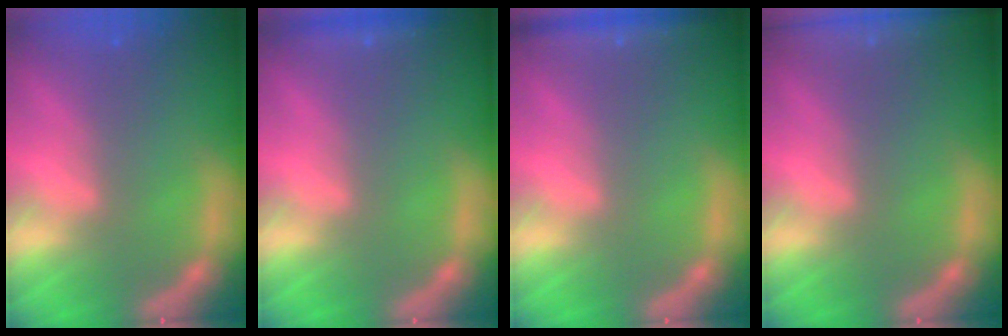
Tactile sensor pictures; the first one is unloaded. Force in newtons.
{"total": 1.4}
{"total": 3.5}
{"total": 7.9}